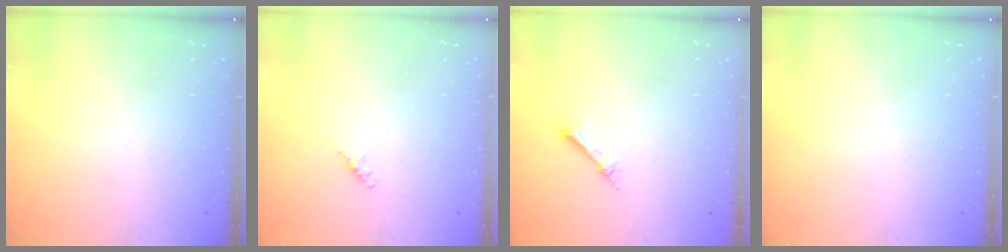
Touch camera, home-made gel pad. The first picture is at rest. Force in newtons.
{"total": 1.8, "press": 1.7, "slide": 0.6}
{"total": 2.4, "press": 2.4, "slide": 0.3}
{"total": 0.0}